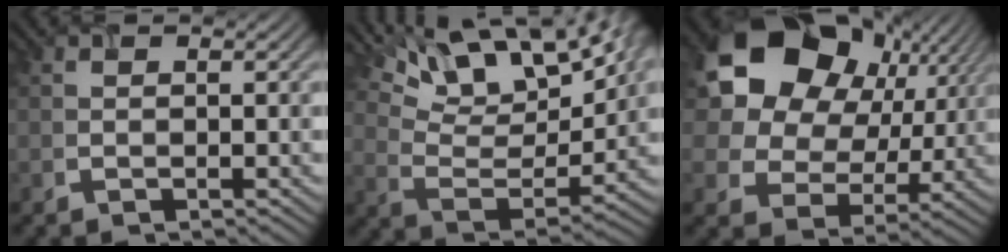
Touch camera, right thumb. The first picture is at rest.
{"total": 16.2, "force": [10.9, 6.3, 10.2], "torque": [-0.192, 0.006, 0.164]}
{"total": 18.2, "force": [8.0, 14.2, 8.0], "torque": [-0.215, 0.059, 0.165]}